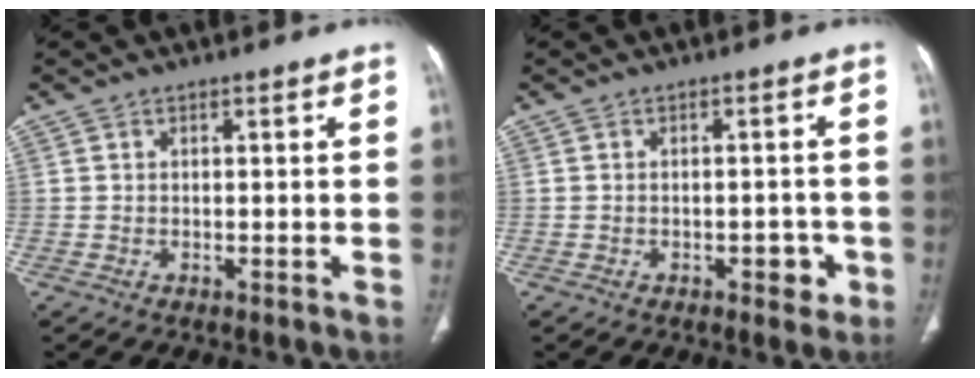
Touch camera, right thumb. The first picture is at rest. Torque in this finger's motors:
{"motor_torque": [0.53, 0.61, -0.21, 0.17, -0.02]}